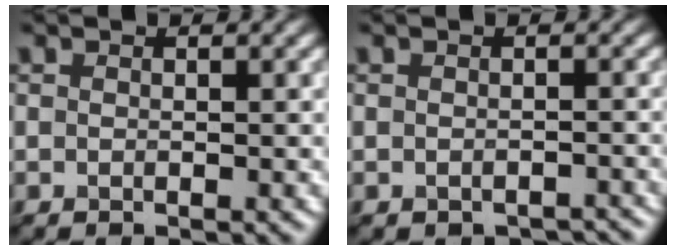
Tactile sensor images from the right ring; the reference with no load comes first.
{"total": 2.5, "force": [-2.4, -0.7, -0.5], "torque": [-0.025, -0.010, -0.009]}